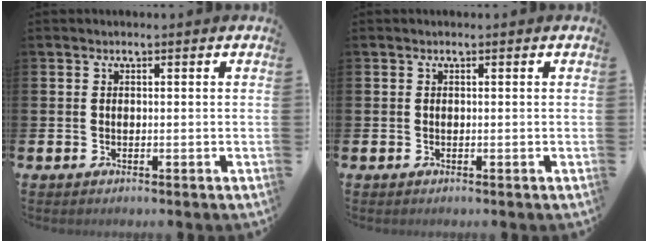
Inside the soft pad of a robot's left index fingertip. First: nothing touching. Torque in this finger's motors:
{"motor_torque": [0.00, 0.00, 0.00, 0.00]}